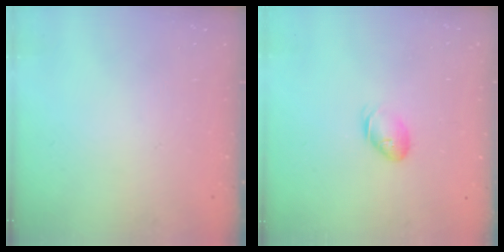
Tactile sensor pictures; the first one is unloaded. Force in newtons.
{"total": 7.4, "press": 7.3, "slide": 1.2}